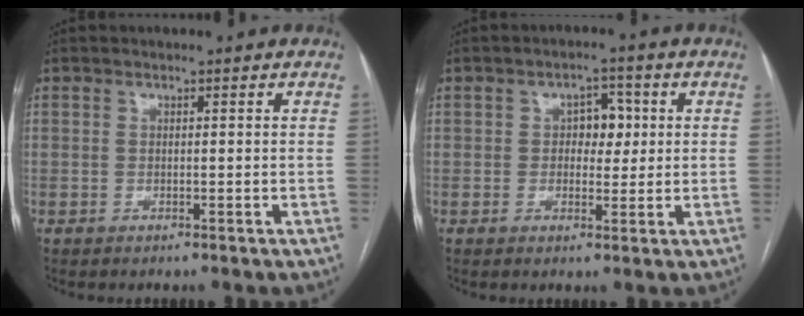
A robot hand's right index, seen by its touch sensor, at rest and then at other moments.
{"total": 4.2, "force": [0.6, 2.7, 3.2], "torque": [-0.043, 0.012, 0.011]}